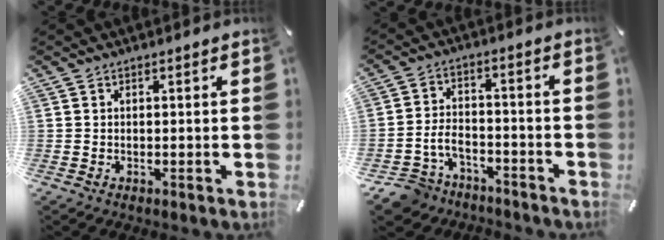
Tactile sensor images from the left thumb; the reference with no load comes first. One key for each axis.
{"total": 7.4, "fx": -5.0, "fy": 4.9, "fz": 2.4, "tx": -0.058, "ty": 0.022, "tz": -0.099}